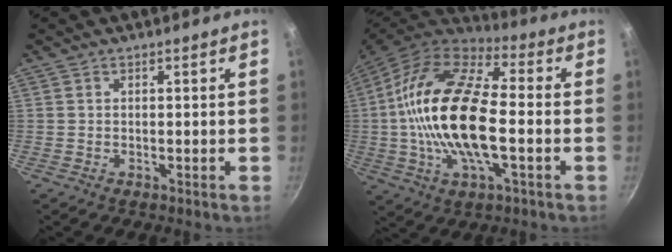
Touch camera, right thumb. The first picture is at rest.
{"total": 21.7, "force": [-1.6, 9.5, 19.5], "torque": [-0.364, 0.026, -0.044]}